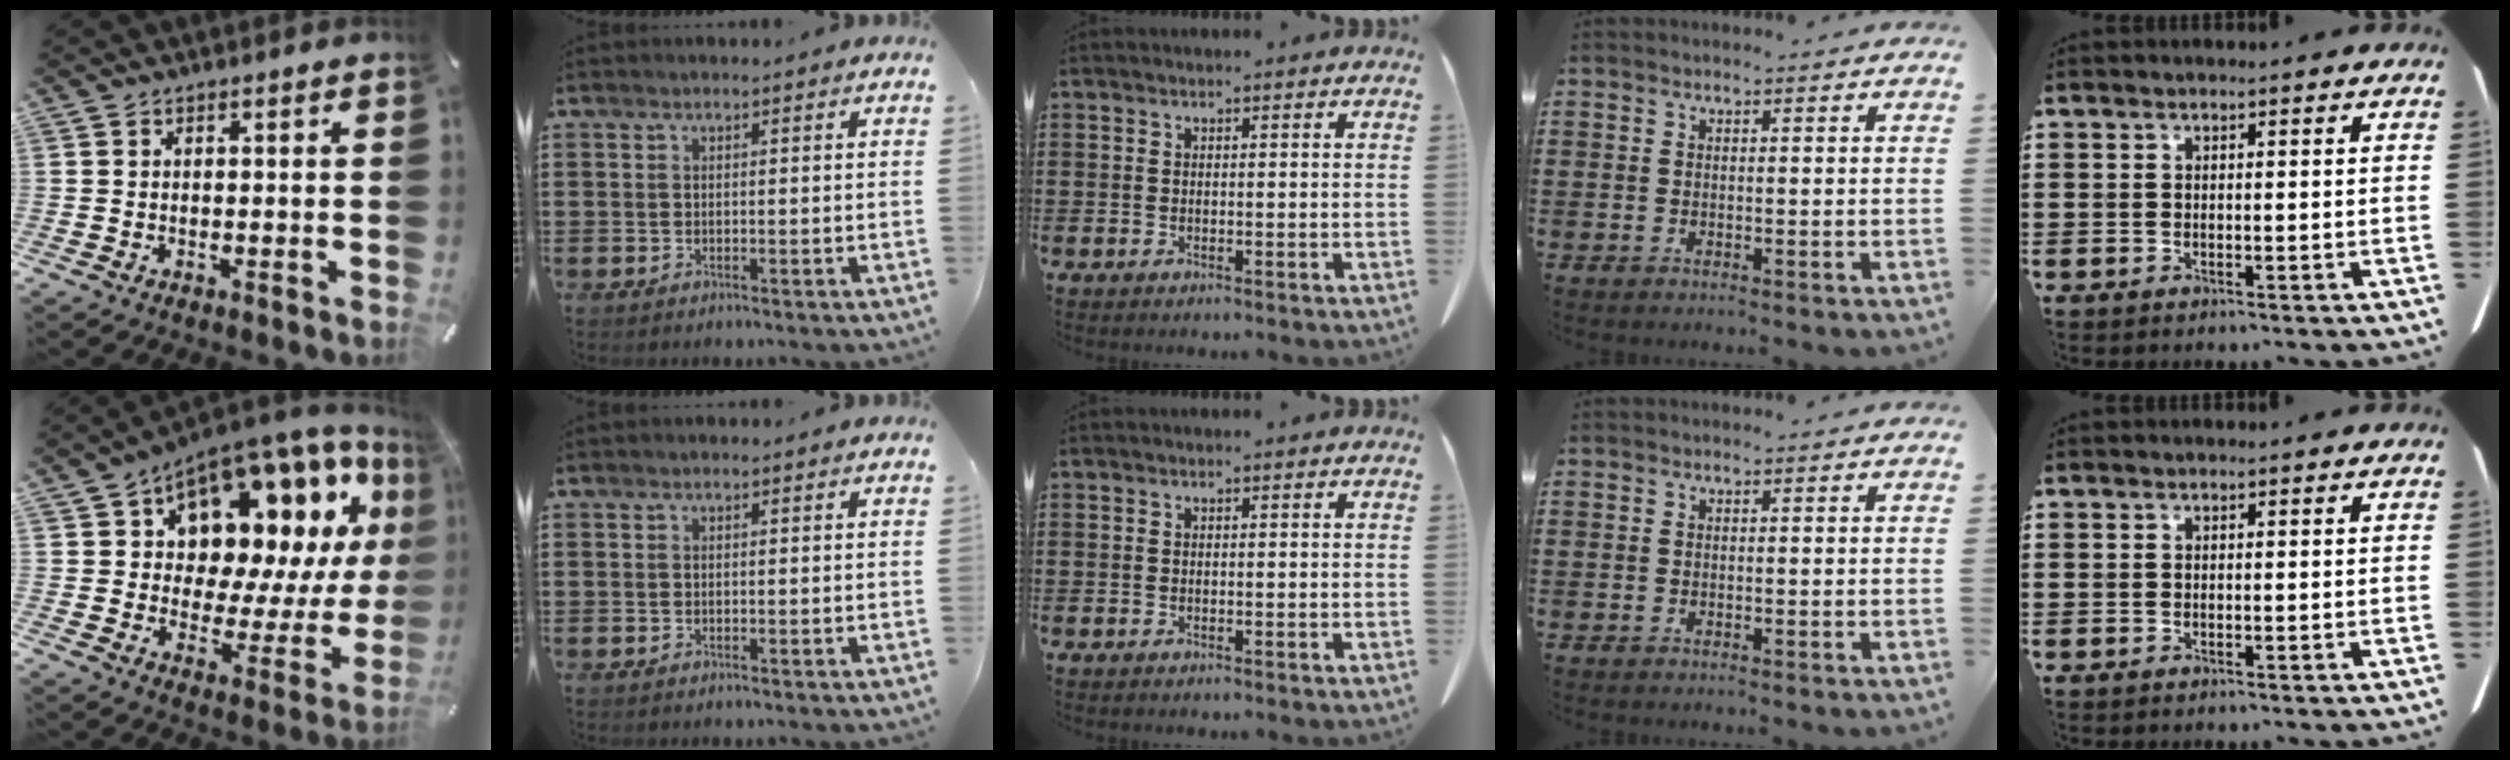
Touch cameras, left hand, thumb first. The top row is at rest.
{"thumb": {"total": 14.1, "force": [10.3, 7.6, 5.9], "torque": [-0.082, -0.110, 0.172]}}